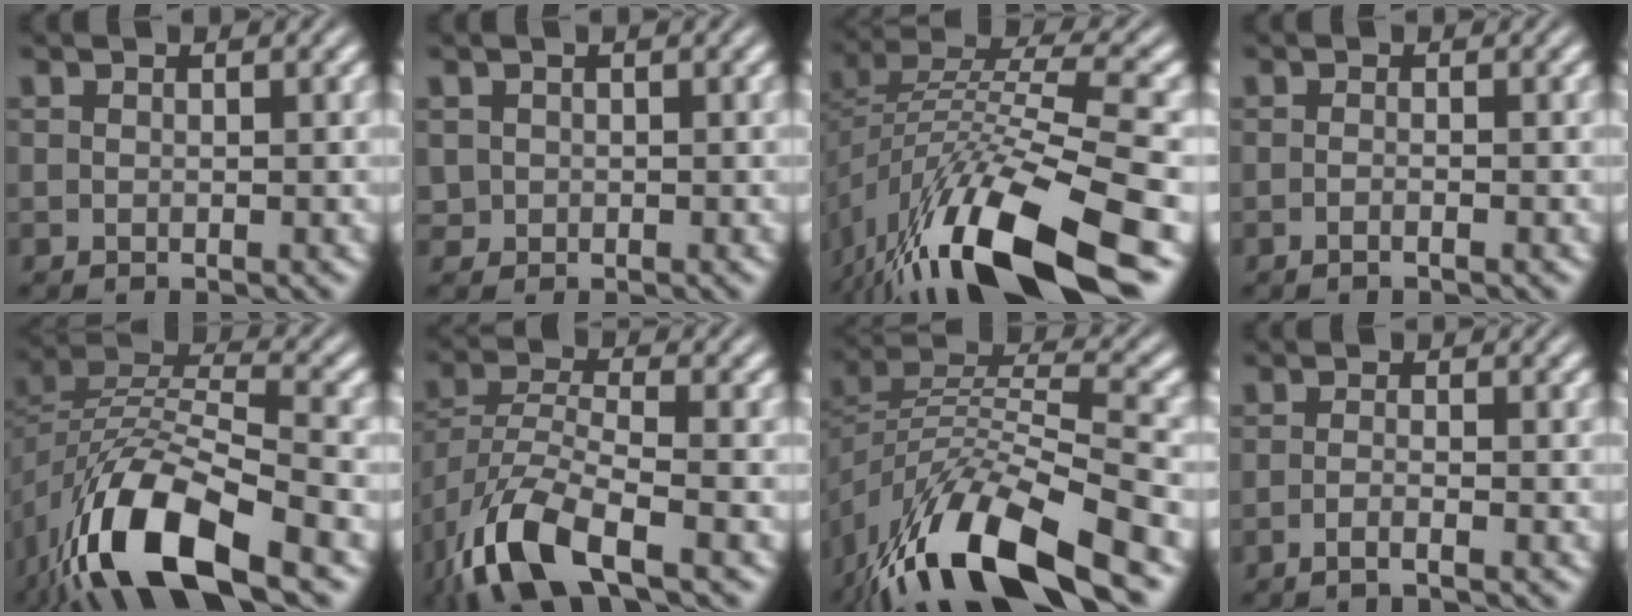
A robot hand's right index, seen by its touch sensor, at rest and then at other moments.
{"total": 1.3, "force": [0.0, 1.3, 0.4], "torque": [-0.017, -0.015, 0.009]}
{"total": 12.7, "force": [-4.1, 5.6, 10.6], "torque": [-0.187, -0.029, -0.051]}
{"total": 1.2, "force": [-1.0, -0.4, 0.6], "torque": [-0.011, 0.000, -0.019]}
{"total": 10.1, "force": [-3.1, 5.1, 8.1], "torque": [-0.168, -0.037, -0.035]}
{"total": 7.3, "force": [-3.7, 3.3, 5.4], "torque": [-0.128, -0.045, -0.037]}
{"total": 11.7, "force": [-4.5, 5.4, 9.3], "torque": [-0.182, -0.043, -0.054]}
{"total": 1.9, "force": [-1.6, -0.5, 1.0], "torque": [-0.023, -0.006, -0.026]}